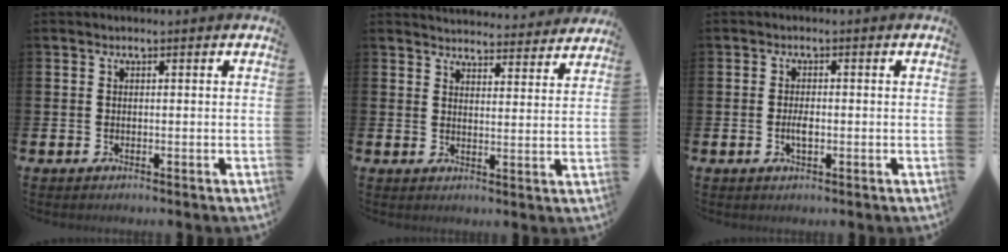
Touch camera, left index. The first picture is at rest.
{"total": 4.7, "force": [4.7, 0.6, 0.0], "torque": [-0.001, -0.039, 0.081]}
{"total": 2.1, "force": [-0.3, 0.9, 1.9], "torque": [-0.030, -0.001, -0.008]}